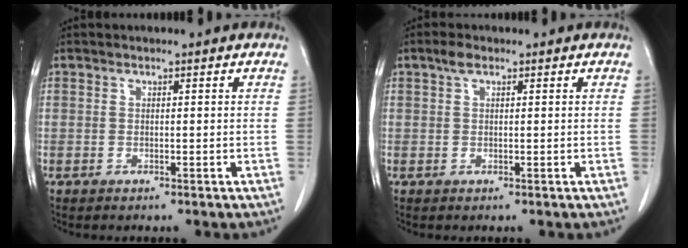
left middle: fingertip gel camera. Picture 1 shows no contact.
{"total": 1.5, "force": [0.9, 0.6, 1.1], "torque": [-0.023, 0.010, 0.017]}